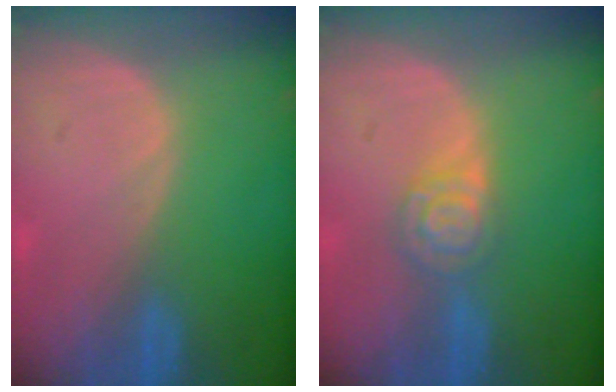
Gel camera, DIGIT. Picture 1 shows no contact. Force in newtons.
{"total": 4.8, "press": 4.2, "slide": 2.3}